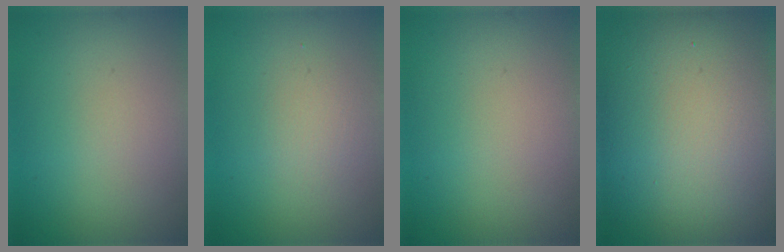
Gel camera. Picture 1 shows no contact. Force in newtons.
{"total": 1.6, "press": 1.6, "slide": 0.1}
{"total": 0.0}
{"total": 19.0, "press": 19.0, "slide": 1.0}